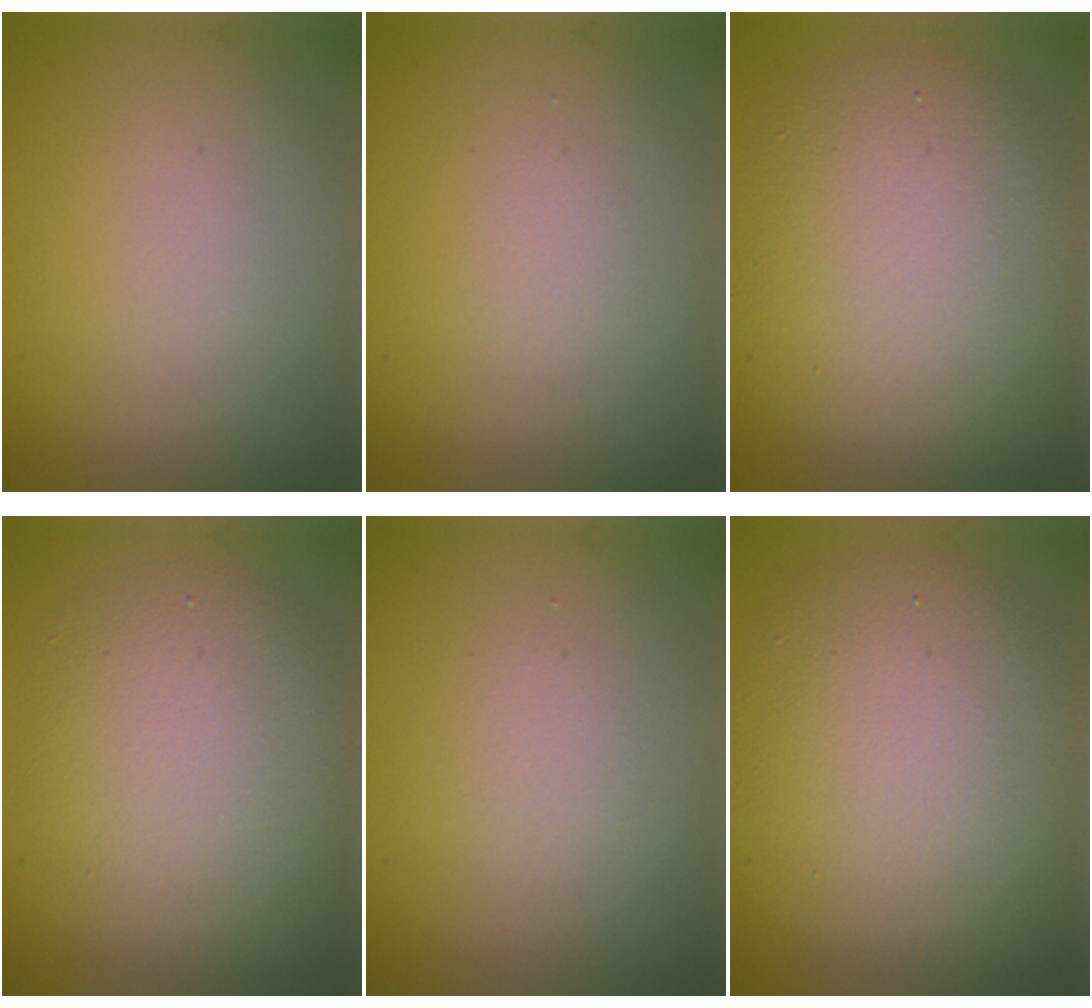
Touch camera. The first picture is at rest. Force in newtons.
{"total": 0.7, "press": 0.7, "slide": 0.0}
{"total": 8.0, "press": 8.0, "slide": 0.2}
{"total": 6.0, "press": 6.0, "slide": 0.2}
{"total": 1.2, "press": 1.2, "slide": 0.0}
{"total": 8.4, "press": 8.4, "slide": 0.7}